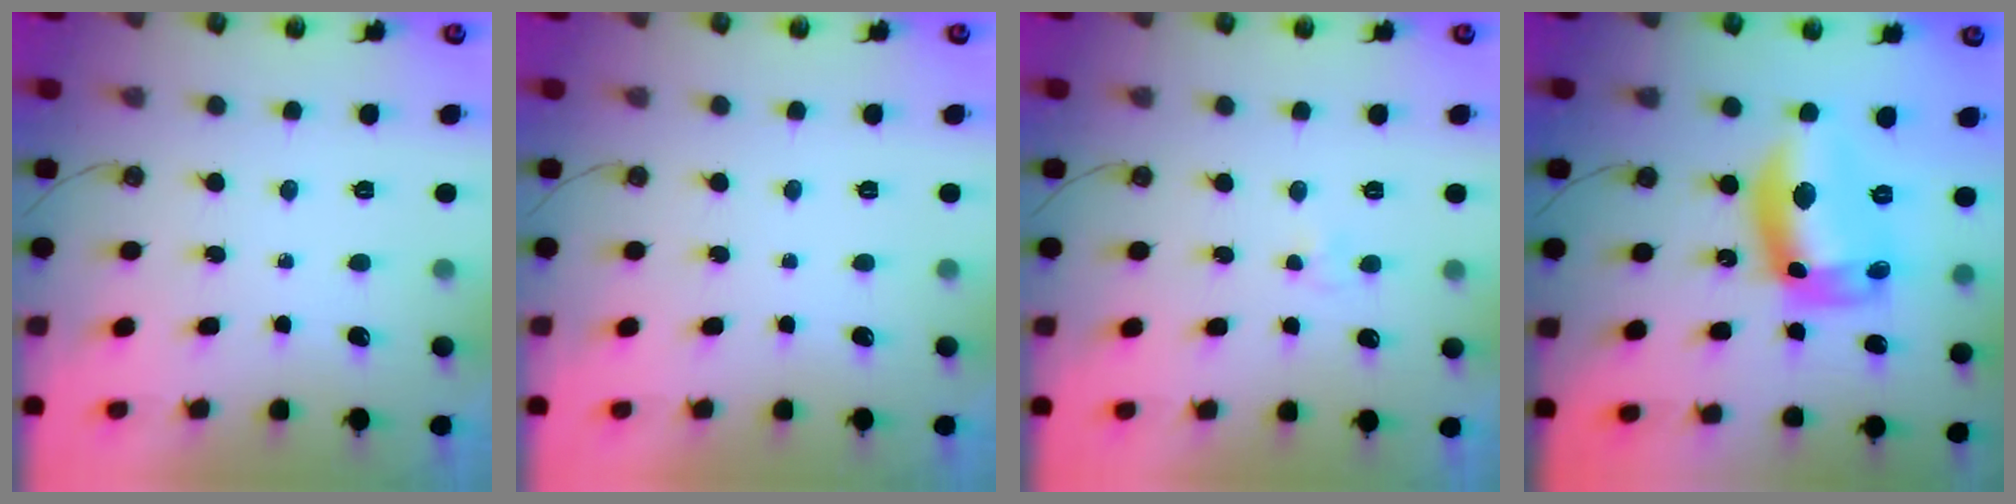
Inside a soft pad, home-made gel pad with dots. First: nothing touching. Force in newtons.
{"total": 0.0}
{"total": 2.3, "press": 2.3, "slide": 0.5}
{"total": 17.3, "press": 16.6, "slide": 4.7}